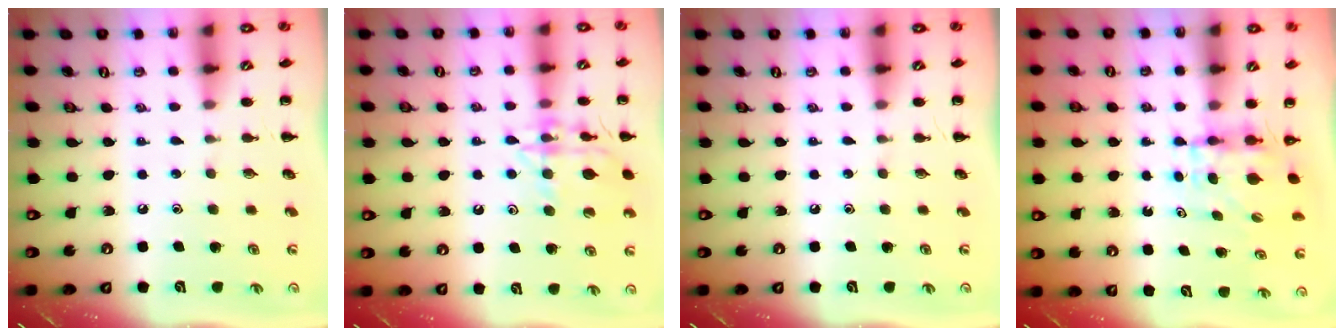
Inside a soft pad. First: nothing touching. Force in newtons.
{"total": 15.5, "press": 15.4, "slide": 1.6}
{"total": 0.0}
{"total": 4.2, "press": 4.2, "slide": 0.1}